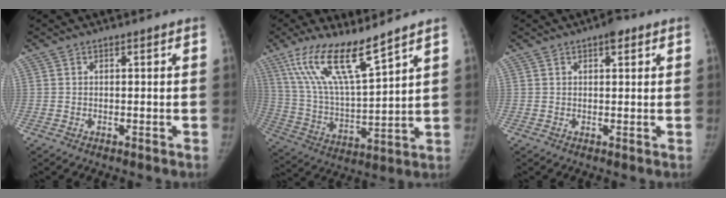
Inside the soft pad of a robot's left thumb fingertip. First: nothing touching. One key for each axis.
{"total": 15.7, "fx": 10.6, "fy": 3.0, "fz": 11.3, "tx": -0.204, "ty": -0.055, "tz": 0.214}
{"total": 2.7, "fx": 1.4, "fy": 1.4, "fz": 1.8, "tx": -0.011, "ty": -0.001, "tz": 0.016}